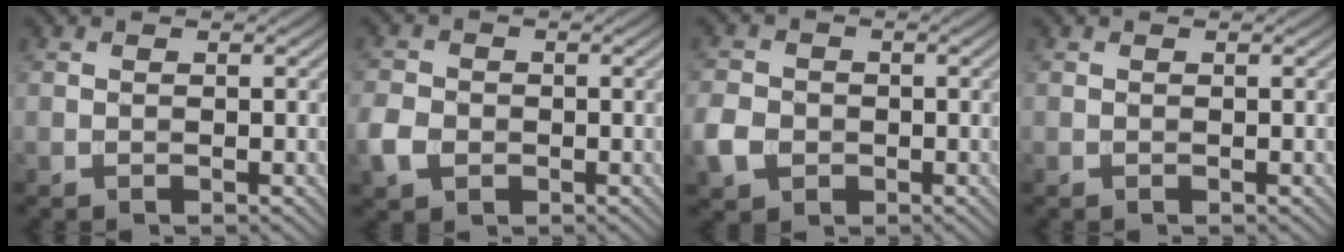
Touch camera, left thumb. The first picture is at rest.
{"total": 3.9, "force": [-1.3, 3.1, 2.0], "torque": [-0.055, -0.005, -0.033]}
{"total": 4.2, "force": [-1.4, 3.5, 1.9], "torque": [-0.053, -0.005, -0.037]}
{"total": 0.0}